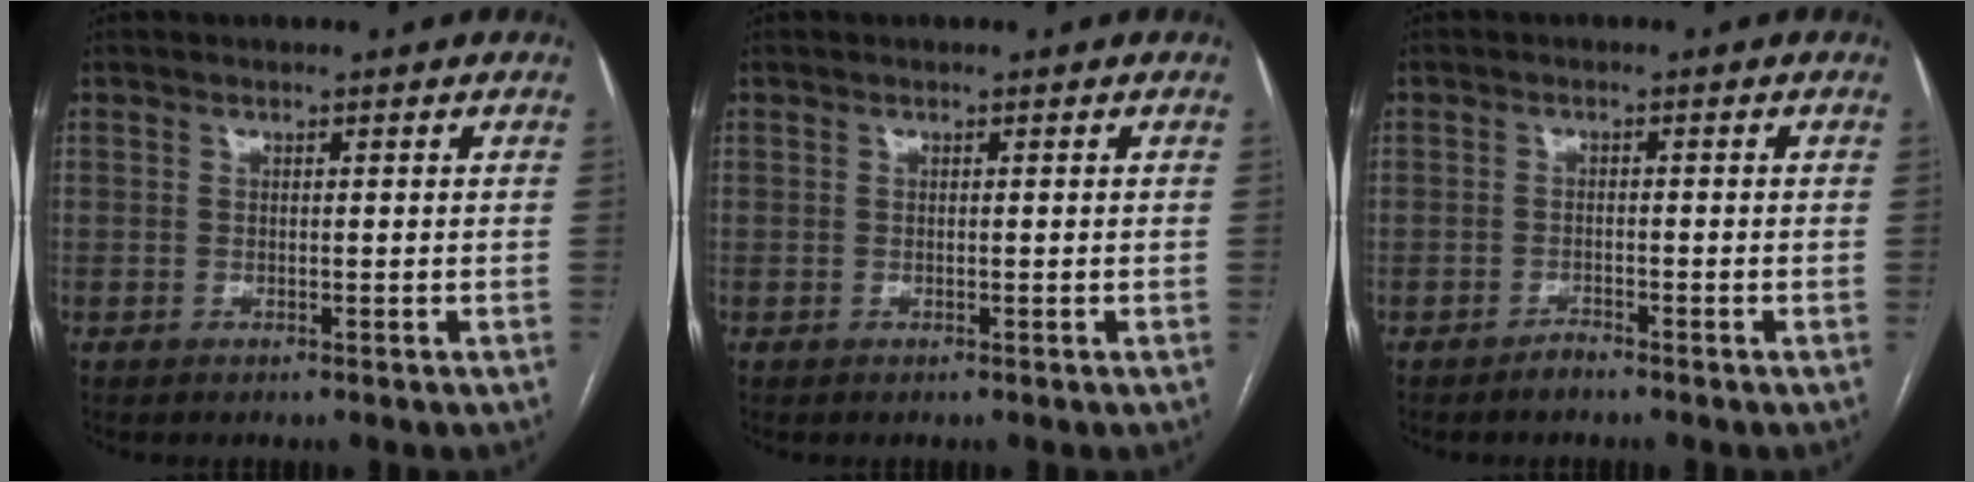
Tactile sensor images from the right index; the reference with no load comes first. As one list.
[{"total": 0.0}, {"total": 1.4, "force": [-1.3, 0.4, 0.2], "torque": [-0.002, 0.002, -0.022]}]